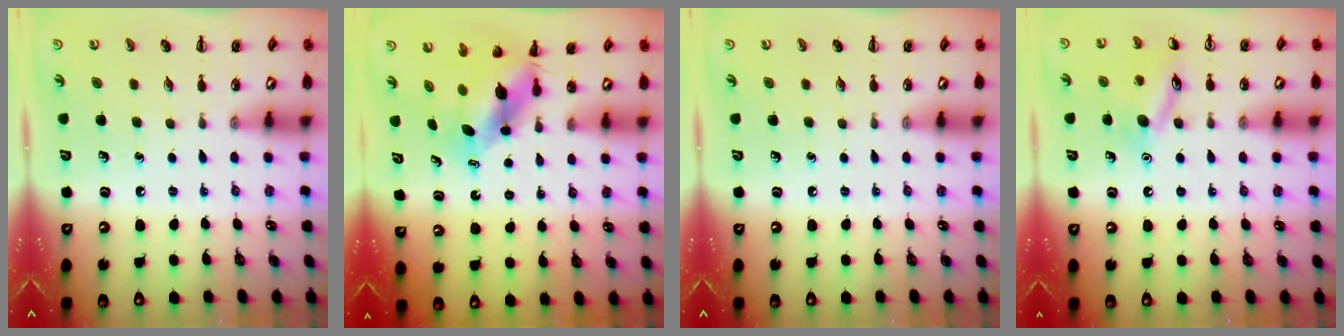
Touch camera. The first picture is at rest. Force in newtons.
{"total": 5.6, "press": 5.5, "slide": 1.1}
{"total": 0.0}
{"total": 11.5, "press": 11.4, "slide": 1.3}